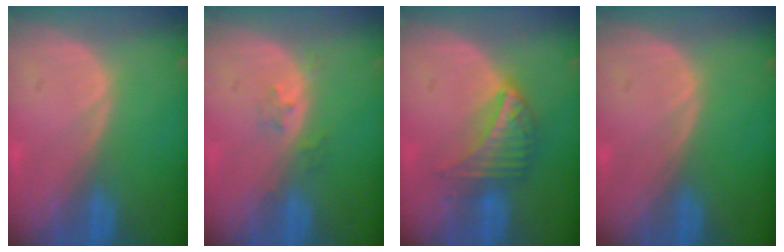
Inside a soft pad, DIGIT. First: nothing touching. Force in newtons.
{"total": 2.1, "press": 1.8, "slide": 1.2}
{"total": 6.7, "press": 6.1, "slide": 2.7}
{"total": 0.0}